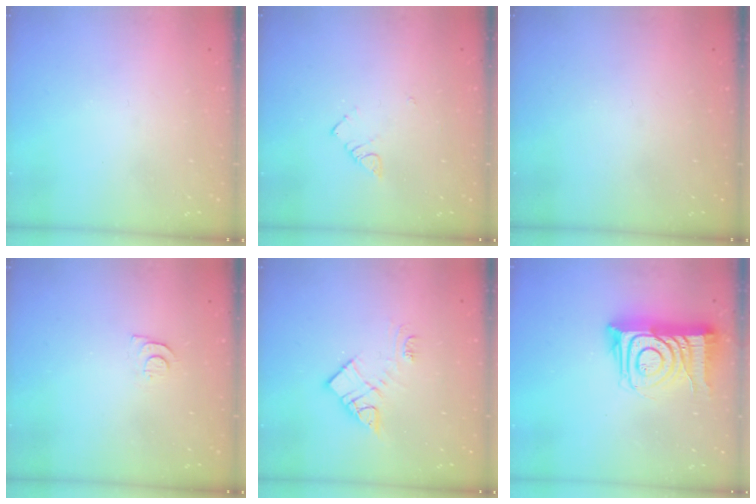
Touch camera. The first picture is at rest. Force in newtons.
{"total": 3.0, "press": 2.9, "slide": 0.4}
{"total": 0.0}
{"total": 5.2, "press": 5.2, "slide": 0.6}
{"total": 11.8, "press": 11.8, "slide": 0.6}
{"total": 15.0, "press": 14.9, "slide": 1.1}